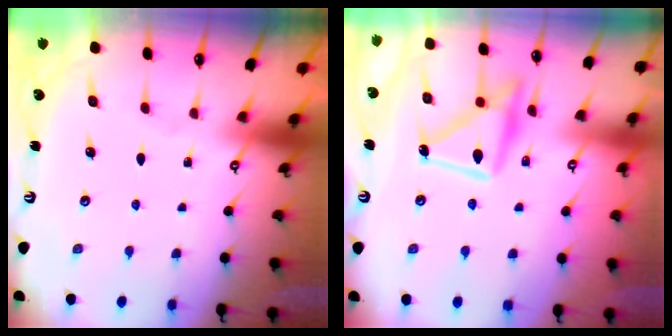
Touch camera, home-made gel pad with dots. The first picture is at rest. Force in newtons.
{"total": 14.1, "press": 14.1, "slide": 0.9}